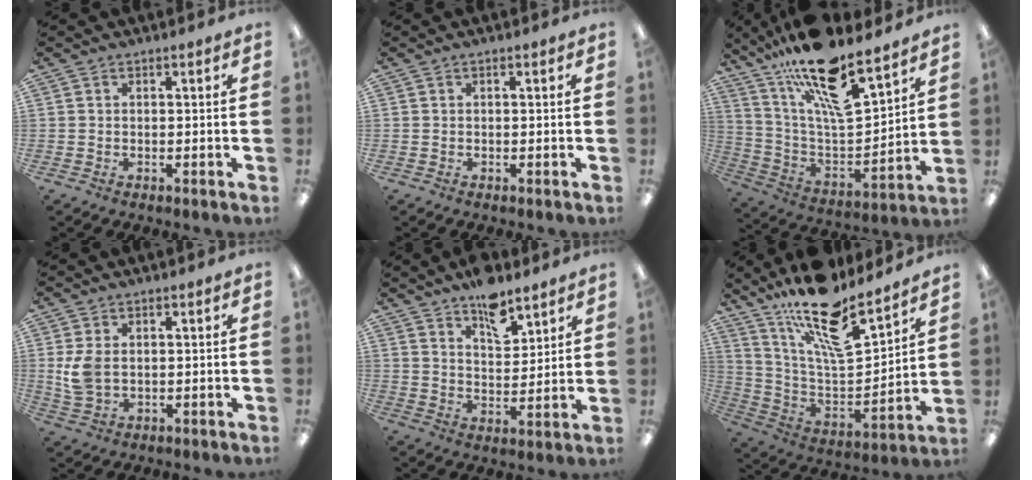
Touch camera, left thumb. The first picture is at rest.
{"total": 0.0}
{"total": 19.7, "force": [14.7, 5.5, 11.9], "torque": [-0.205, -0.104, 0.251]}
{"total": 5.8, "force": [0.8, 3.8, 4.3], "torque": [-0.094, -0.002, 0.011]}
{"total": 9.9, "force": [7.4, 4.5, 4.7], "torque": [-0.059, -0.045, 0.128]}
{"total": 19.4, "force": [14.6, 6.1, 11.1], "torque": [-0.196, -0.105, 0.252]}